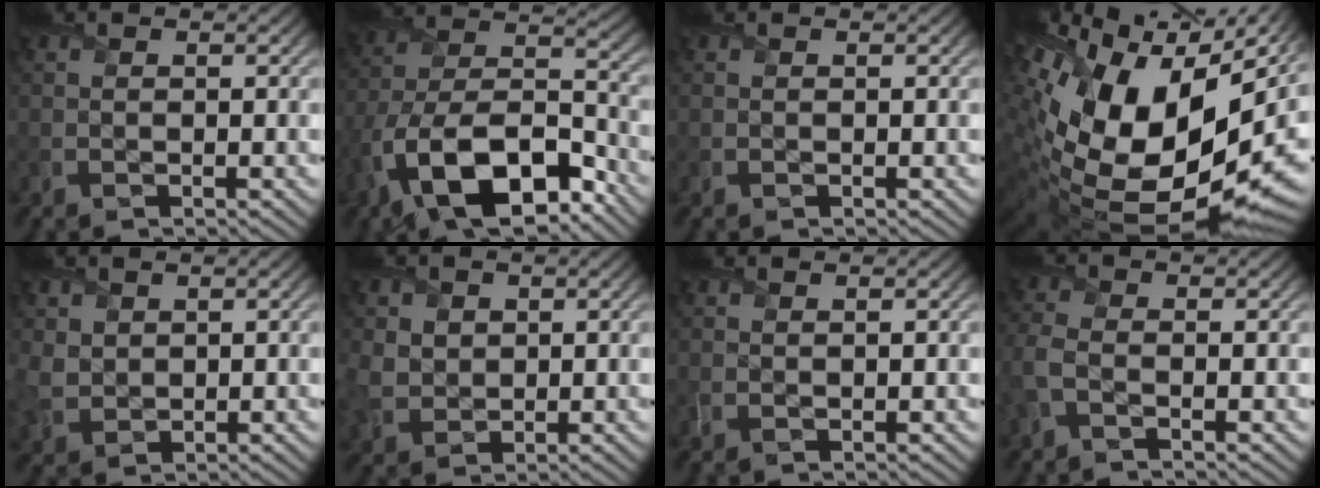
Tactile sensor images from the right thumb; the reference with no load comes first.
{"total": 17.3, "force": [-10.0, 8.7, 11.1], "torque": [-0.231, -0.037, -0.178]}
{"total": 0.0}
{"total": 22.6, "force": [1.6, 12.8, 18.5], "torque": [-0.357, -0.027, 0.063]}
{"total": 4.1, "force": [1.5, 3.3, 1.9], "torque": [-0.064, -0.002, 0.032]}
{"total": 5.0, "force": [1.2, 4.2, 2.4], "torque": [-0.078, -0.002, 0.026]}
{"total": 0.0}
{"total": 3.0, "force": [-1.2, 1.4, 2.4], "torque": [-0.076, -0.003, -0.038]}